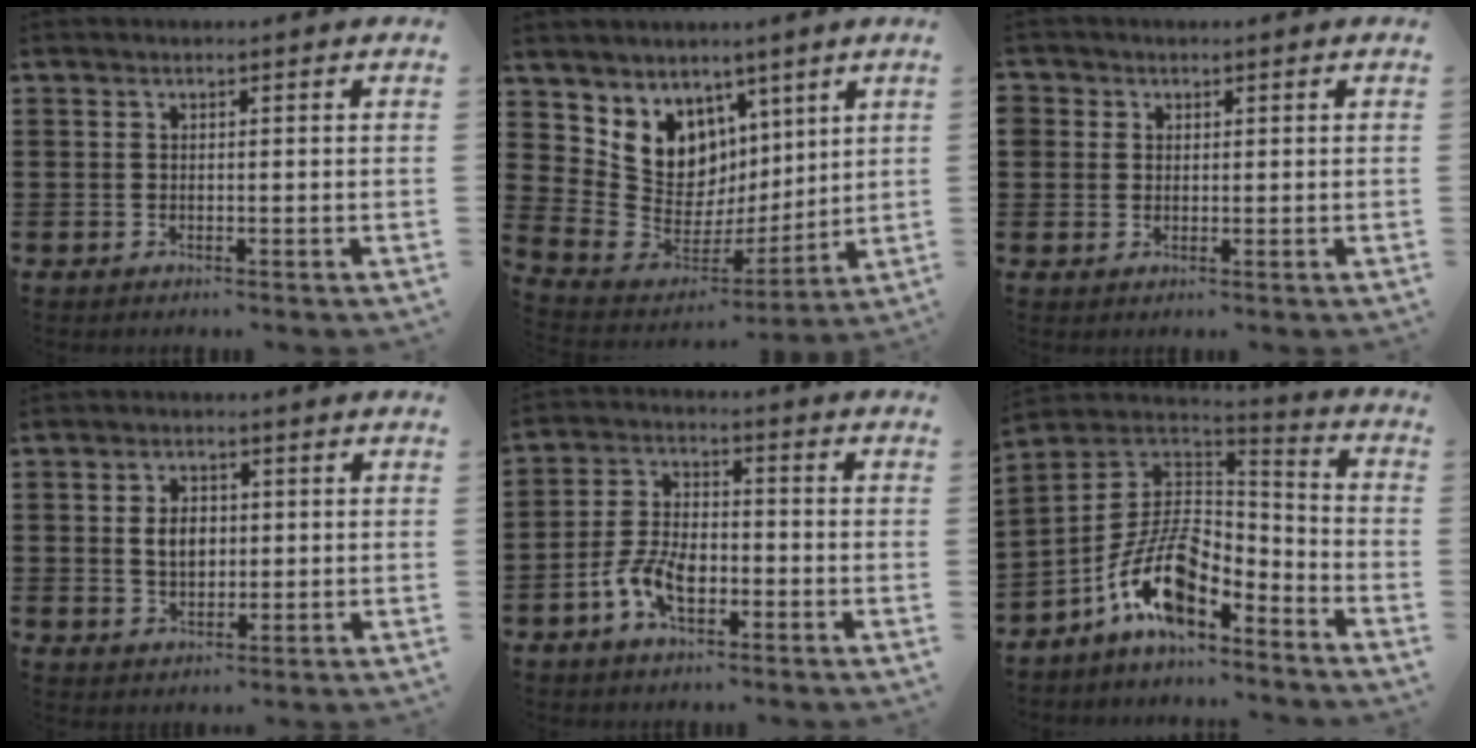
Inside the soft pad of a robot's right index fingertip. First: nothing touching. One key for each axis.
{"total": 8.9, "fx": 4.6, "fy": 7.6, "fz": 1.0, "tx": -0.070, "ty": -0.058, "tz": 0.094}
{"total": 1.7, "fx": 0.8, "fy": 1.5, "fz": -0.1, "tx": -0.006, "ty": 0.009, "tz": 0.015}
{"total": 4.0, "fx": 0.3, "fy": 2.8, "fz": 2.8, "tx": -0.054, "ty": 0.010, "tz": 0.001}
{"total": 7.1, "fx": -3.0, "fy": 3.9, "fz": 5.1, "tx": -0.121, "ty": 0.003, "tz": -0.062}
{"total": 12.7, "fx": -6.5, "fy": 6.1, "fz": 9.0, "tx": -0.199, "ty": 0.011, "tz": -0.131}